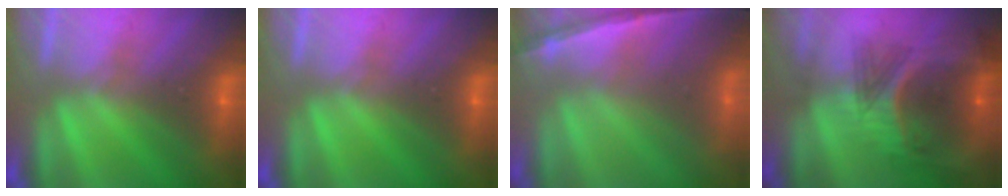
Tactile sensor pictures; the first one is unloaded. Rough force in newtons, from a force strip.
{"total": 0.0}
{"total": 1.7}
{"total": 7.4}